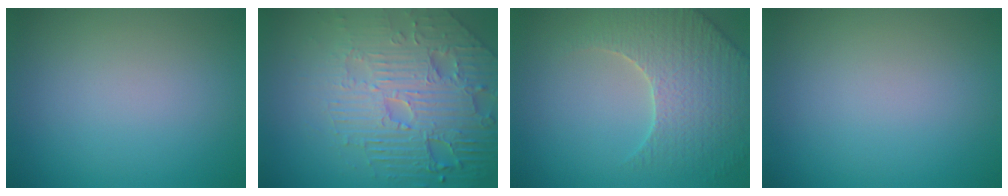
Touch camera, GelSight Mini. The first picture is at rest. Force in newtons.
{"total": 8.7, "press": 6.1, "slide": 6.2}
{"total": 4.9, "press": 4.7, "slide": 1.1}
{"total": 0.0}